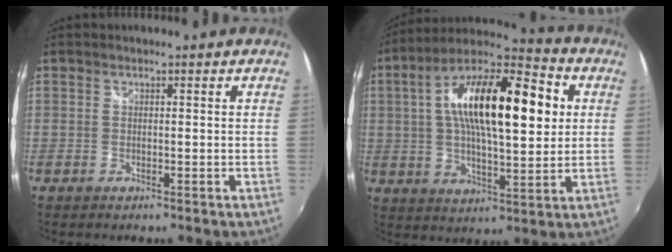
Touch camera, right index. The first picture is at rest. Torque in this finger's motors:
{"motor_torque": [1.32, 0.46, 0.62, 0.21]}